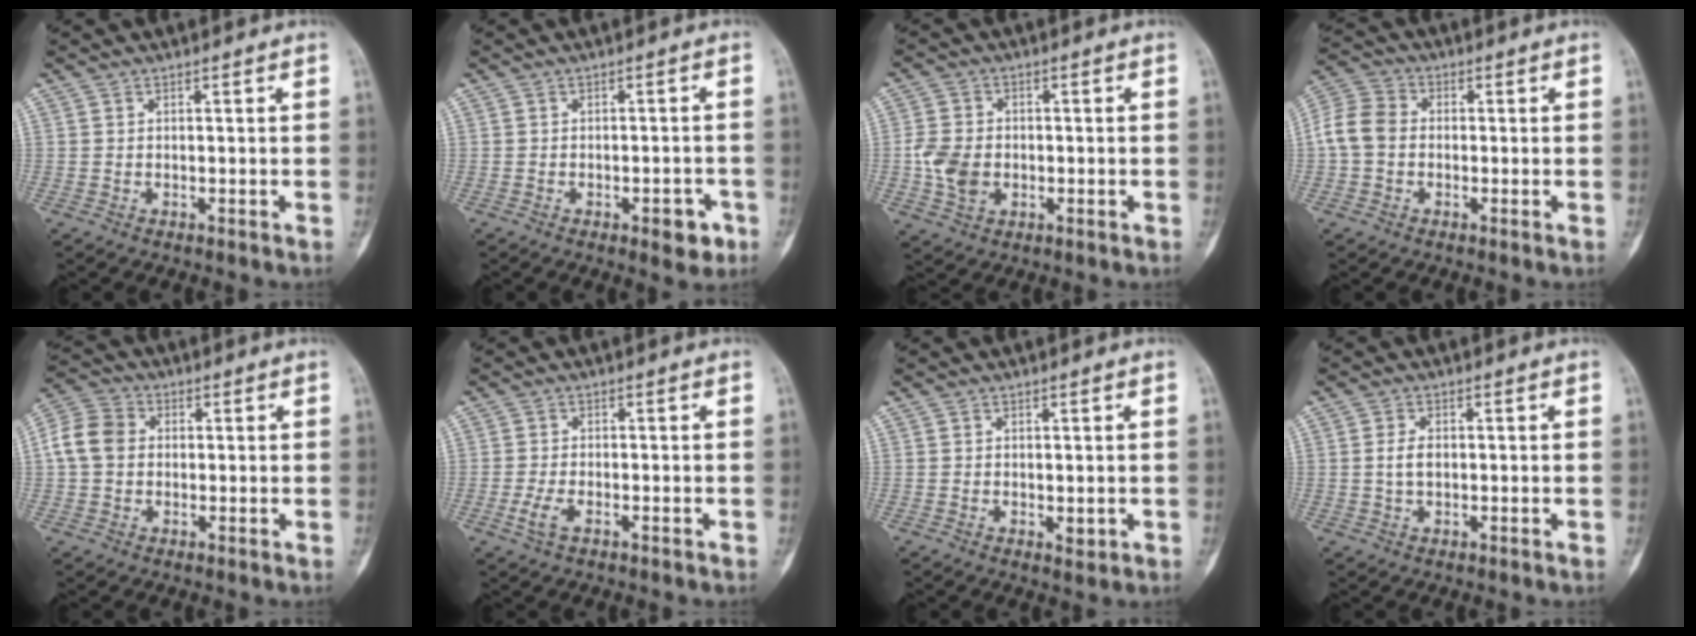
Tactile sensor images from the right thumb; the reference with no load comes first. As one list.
[{"total": 4.7, "force": [-2.2, 2.1, 3.6], "torque": [-0.026, 0.013, -0.021]}, {"total": 6.9, "force": [-0.9, 5.2, 4.4], "torque": [-0.075, 0.006, -0.016]}, {"total": 7.4, "force": [-0.9, 5.9, 4.4], "torque": [-0.083, 0.022, -0.033]}, {"total": 7.6, "force": [0.2, 6.2, 4.4], "torque": [-0.083, 0.022, -0.010]}, {"total": 3.1, "force": [-1.3, 1.4, 2.5], "torque": [-0.054, 0.006, -0.025]}, {"total": 1.5, "force": [-0.1, 0.9, 1.3], "torque": [-0.011, -0.003, 0.003]}, {"total": 2.7, "force": [-0.1, 1.6, 2.1], "torque": [-0.043, 0.005, -0.005]}]